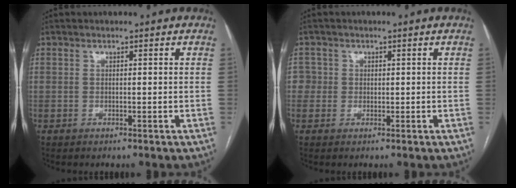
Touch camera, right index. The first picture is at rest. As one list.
[{"total": 2.4, "force": [0.2, 2.4, 0.1], "torque": [0.014, 0.008, 0.001]}]